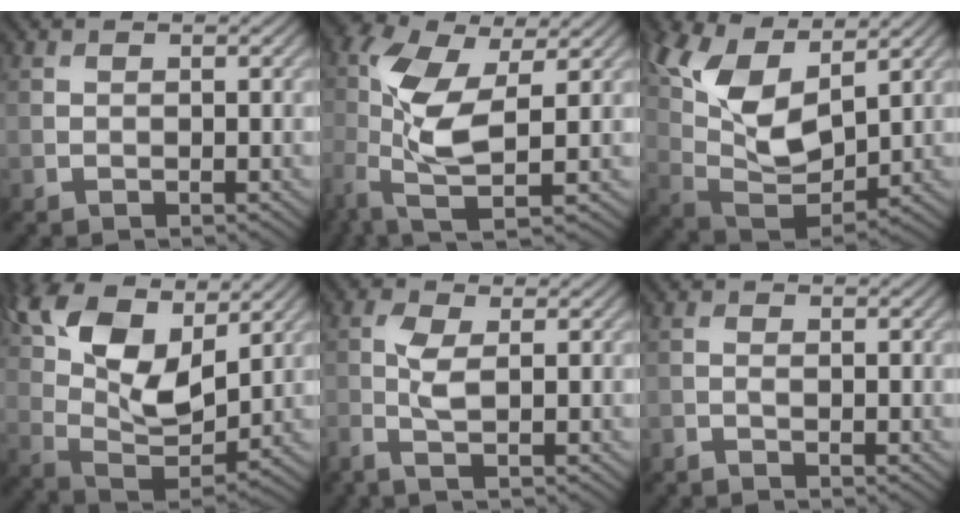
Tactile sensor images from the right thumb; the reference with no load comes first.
{"total": 9.3, "force": [-0.3, 3.7, 8.6], "torque": [-0.200, 0.009, -0.017]}
{"total": 12.1, "force": [5.7, 5.6, 9.0], "torque": [-0.201, 0.008, 0.116]}
{"total": 12.8, "force": [6.6, 6.5, 8.9], "torque": [-0.202, 0.010, 0.127]}
{"total": 2.7, "force": [-0.4, 0.4, 2.6], "torque": [-0.063, 0.003, -0.017]}
{"total": 1.0, "force": [-0.9, 0.1, 0.5], "torque": [-0.011, 0.001, -0.022]}